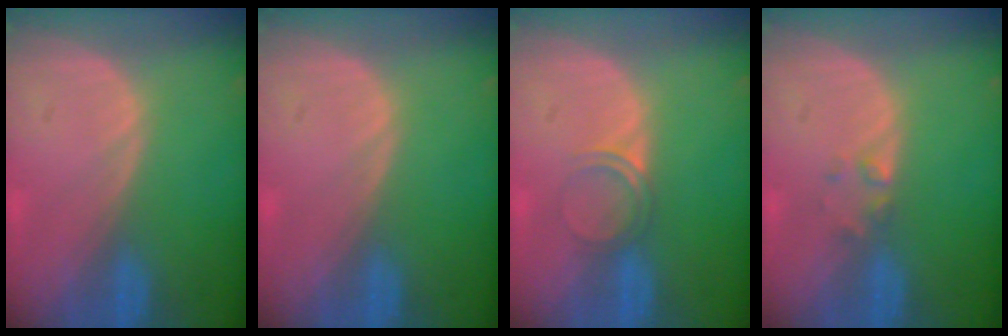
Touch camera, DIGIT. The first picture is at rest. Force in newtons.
{"total": 0.0}
{"total": 2.5, "press": 2.1, "slide": 1.2}
{"total": 1.4, "press": 1.3, "slide": 0.2}